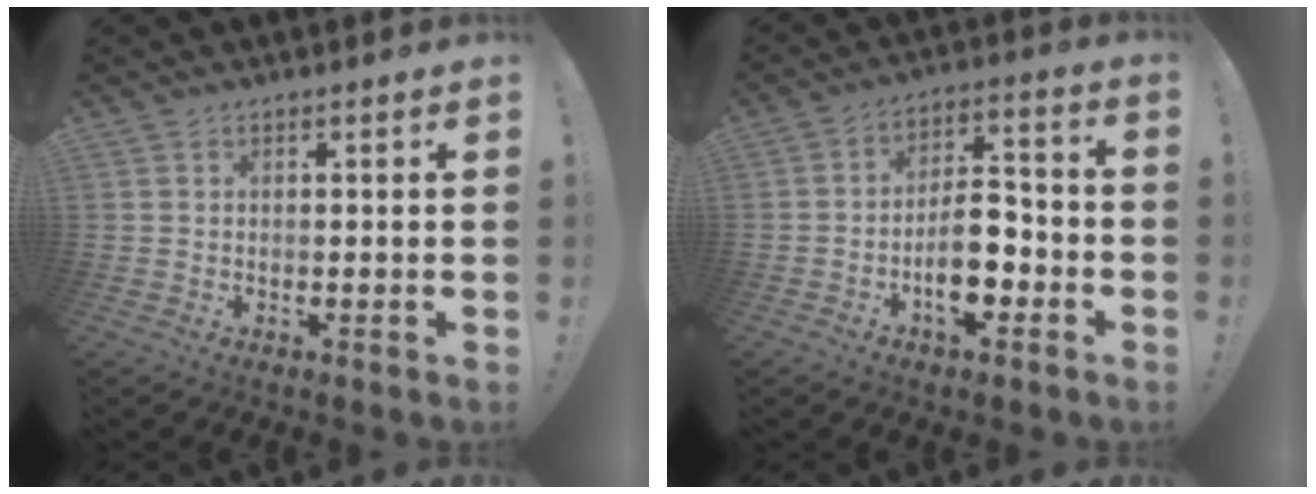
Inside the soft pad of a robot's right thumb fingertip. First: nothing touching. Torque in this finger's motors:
{"motor_torque": [1.96, 1.35, 0.87, -0.98, 0.02]}